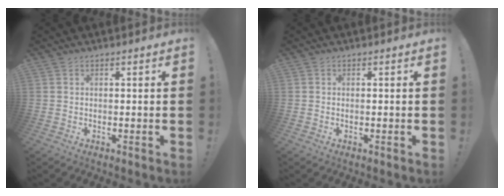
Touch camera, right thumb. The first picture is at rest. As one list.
[{"total": 0.0}]